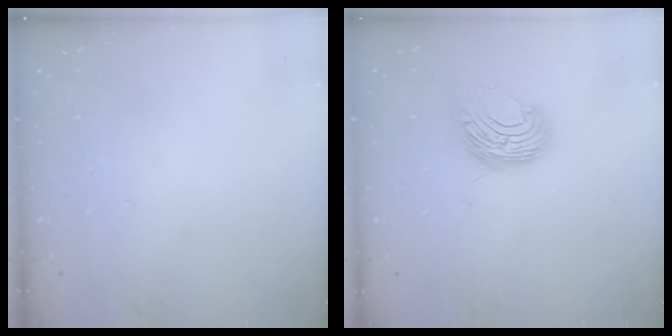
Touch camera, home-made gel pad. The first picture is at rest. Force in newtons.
{"total": 9.7, "press": 9.7, "slide": 1.0}